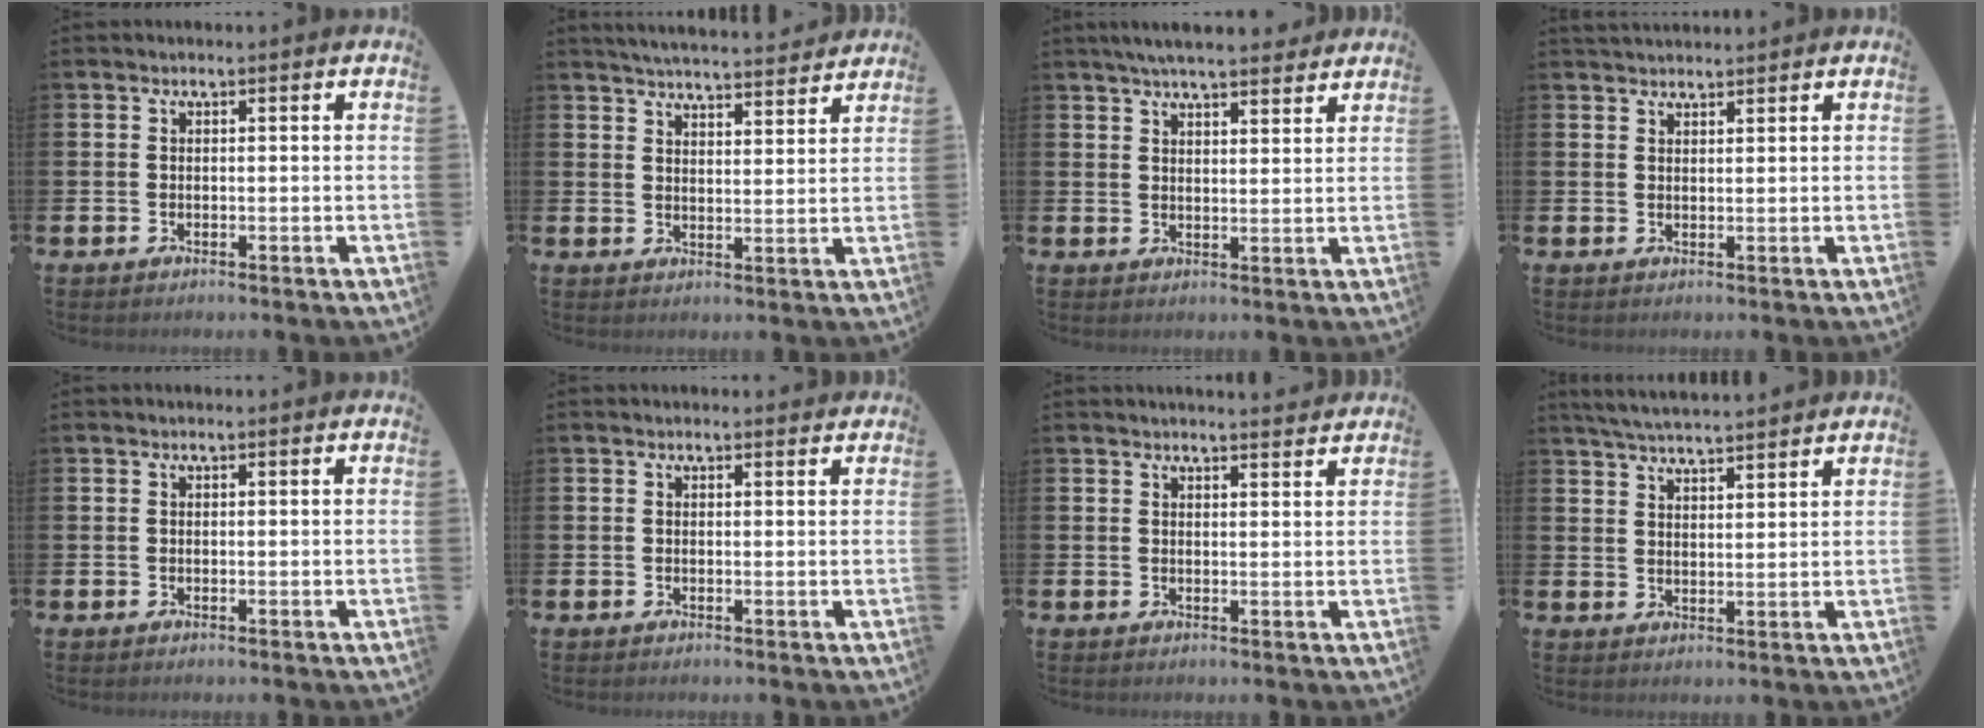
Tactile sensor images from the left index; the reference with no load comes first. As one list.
[{"total": 5.2, "force": [5.2, 0.2, 0.6], "torque": [-0.019, -0.035, 0.090]}, {"total": 5.2, "force": [5.0, 0.6, 1.5], "torque": [-0.028, -0.019, 0.087]}, {"total": 1.9, "force": [1.9, 0.4, 0.2], "torque": [0.003, -0.007, 0.033]}, {"total": 0.0}, {"total": 0.7, "force": [0.7, 0.2, 0.1], "torque": [0.010, -0.003, 0.009]}, {"total": 2.3, "force": [2.3, 0.0, -0.1], "torque": [0.010, -0.016, 0.039]}, {"total": 4.8, "force": [4.8, -0.1, 0.7], "torque": [-0.032, -0.024, 0.088]}]